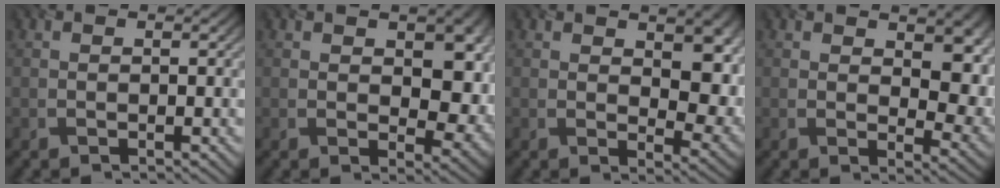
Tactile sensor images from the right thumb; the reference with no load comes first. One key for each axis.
{"total": 6.8, "fx": 0.7, "fy": 4.2, "fz": 5.3, "tx": -0.078, "ty": -0.009, "tz": 0.016}
{"total": 7.8, "fx": 2.0, "fy": 4.1, "fz": 6.3, "tx": -0.091, "ty": -0.007, "tz": 0.036}
{"total": 7.5, "fx": 2.2, "fy": 3.9, "fz": 5.9, "tx": -0.086, "ty": -0.008, "tz": 0.039}